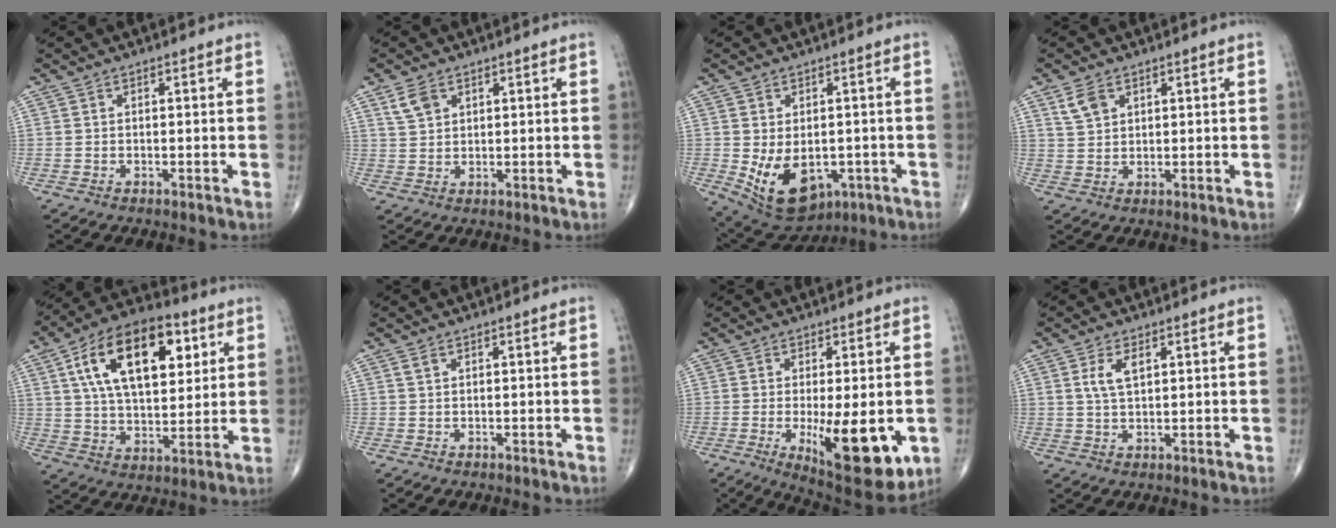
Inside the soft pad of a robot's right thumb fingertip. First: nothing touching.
{"total": 3.9, "force": [2.1, 2.5, 2.0], "torque": [-0.033, -0.004, 0.048]}
{"total": 12.2, "force": [-2.9, 8.1, 8.6], "torque": [-0.127, -0.005, -0.021]}
{"total": 3.9, "force": [2.2, 2.5, 2.1], "torque": [-0.034, -0.005, 0.049]}
{"total": 21.3, "force": [7.5, 11.2, 16.4], "torque": [-0.245, -0.011, 0.121]}
{"total": 0.9, "force": [0.5, 0.5, 0.5], "torque": [-0.010, 0.005, 0.011]}
{"total": 14.7, "force": [-3.2, 5.0, 13.5], "torque": [-0.186, -0.027, -0.032]}
{"total": 4.2, "force": [1.5, 2.0, 3.4], "torque": [-0.067, 0.000, 0.033]}